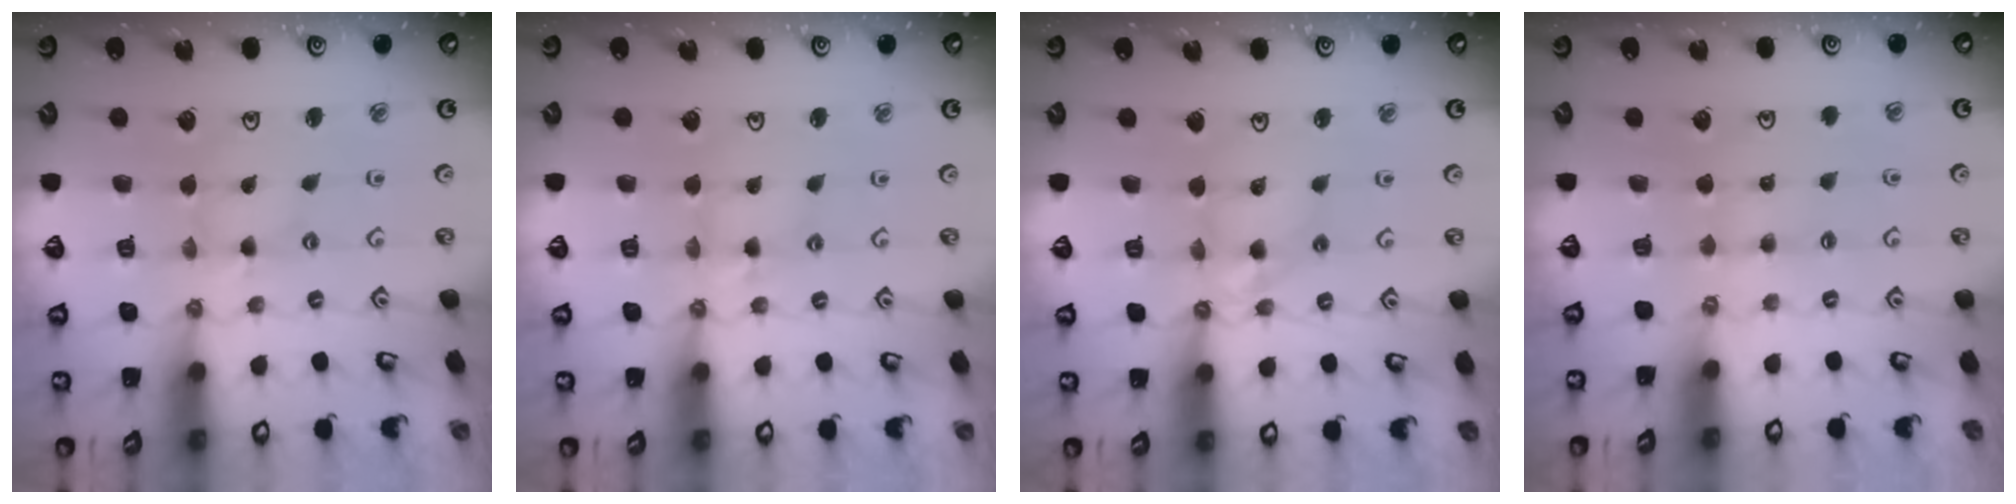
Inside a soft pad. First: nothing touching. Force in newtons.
{"total": 5.2, "press": 5.2, "slide": 0.4}
{"total": 8.8, "press": 8.8, "slide": 0.7}
{"total": 3.2, "press": 3.1, "slide": 0.5}